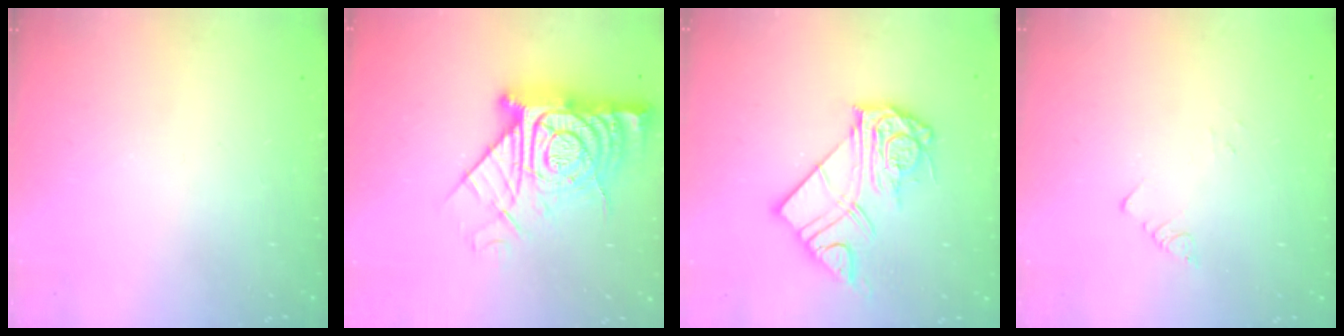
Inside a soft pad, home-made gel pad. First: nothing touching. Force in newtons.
{"total": 20.5, "press": 20.4, "slide": 1.7}
{"total": 13.7, "press": 13.6, "slide": 1.4}
{"total": 1.3, "press": 1.2, "slide": 0.1}